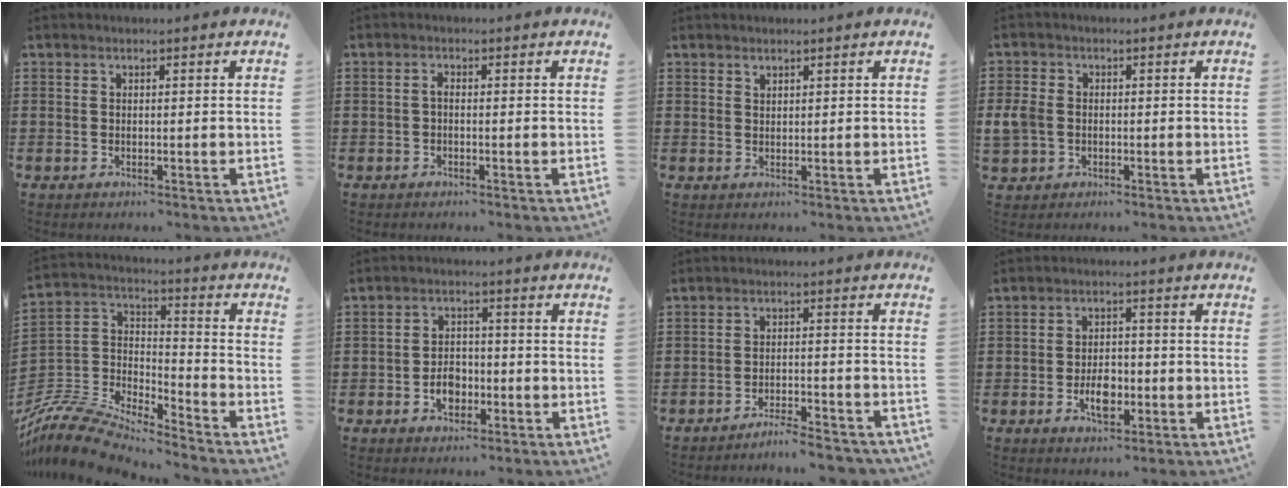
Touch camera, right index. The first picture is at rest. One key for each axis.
{"total": 0.9, "fx": -0.4, "fy": 0.2, "fz": 0.8, "tx": -0.017, "ty": -0.002, "tz": -0.007}
{"total": 0.9, "fx": 0.8, "fy": 0.3, "fz": 0.1, "tx": -0.002, "ty": 0.002, "tz": 0.016}
{"total": 3.5, "fx": -0.8, "fy": 2.9, "fz": 1.9, "tx": -0.071, "ty": -0.004, "tz": -0.024}
{"total": 9.6, "fx": -9.0, "fy": 1.9, "fz": 2.9, "tx": -0.087, "ty": 0.002, "tz": -0.188}
{"total": 4.1, "fx": -1.5, "fy": 3.0, "fz": 2.4, "tx": -0.039, "ty": 0.002, "tz": -0.030}
{"total": 4.0, "fx": -3.9, "fy": 0.0, "fz": 1.0, "tx": -0.019, "ty": 0.001, "tz": -0.080}
{"total": 5.0, "fx": -1.5, "fy": 2.7, "fz": 3.8, "tx": -0.059, "ty": -0.001, "tz": -0.031}